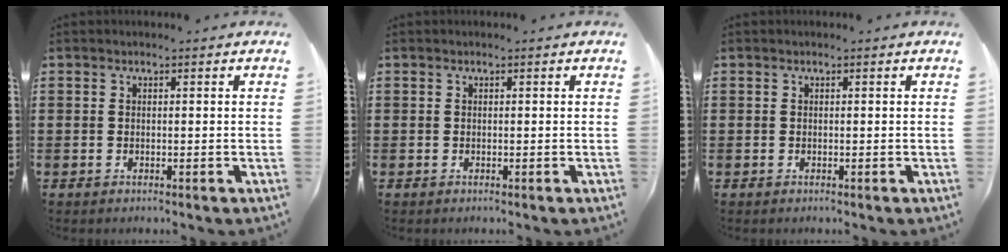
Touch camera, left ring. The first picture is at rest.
{"total": 0.0}
{"total": 0.0}